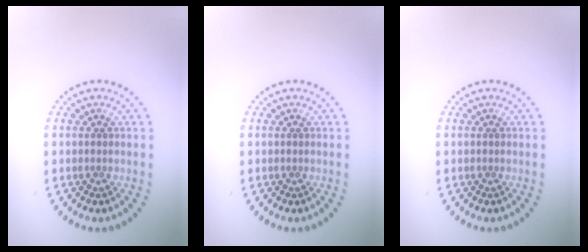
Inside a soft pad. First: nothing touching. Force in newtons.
{"total": 0.0}
{"total": 0.0}